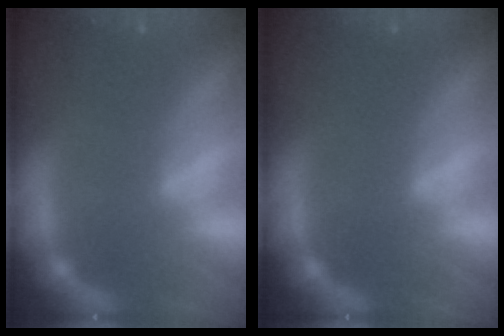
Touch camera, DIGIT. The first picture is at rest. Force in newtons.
{"total": 0.0}